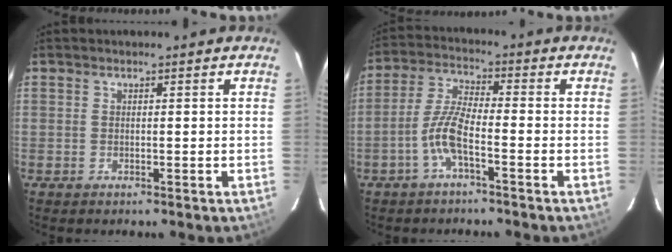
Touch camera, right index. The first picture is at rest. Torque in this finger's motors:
{"motor_torque": [0.46, -0.23, 0.25, 0.10]}